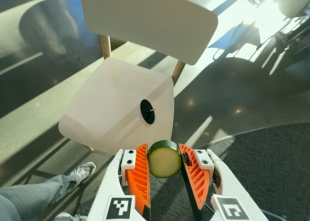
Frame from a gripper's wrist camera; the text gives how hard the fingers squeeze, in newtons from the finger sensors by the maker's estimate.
{"total": 9.6, "left": 9.8, "right": 9.3}